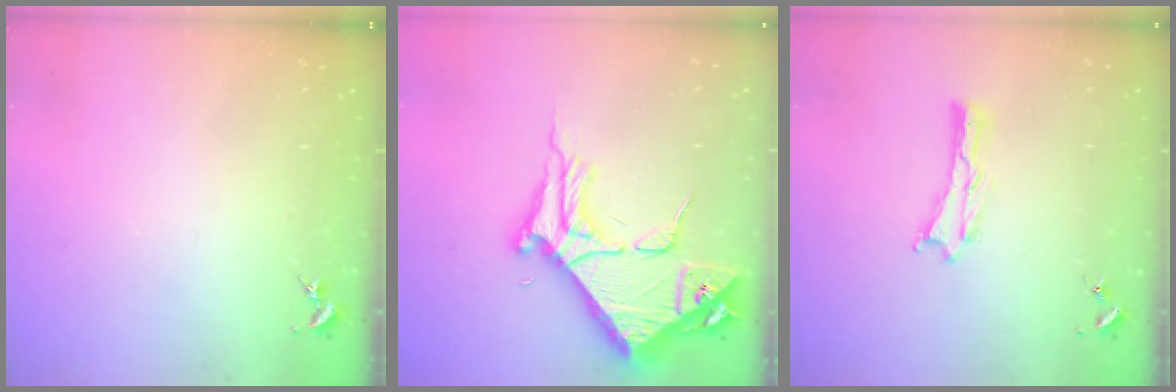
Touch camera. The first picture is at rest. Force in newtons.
{"total": 9.5, "press": 9.5, "slide": 1.1}
{"total": 0.0}